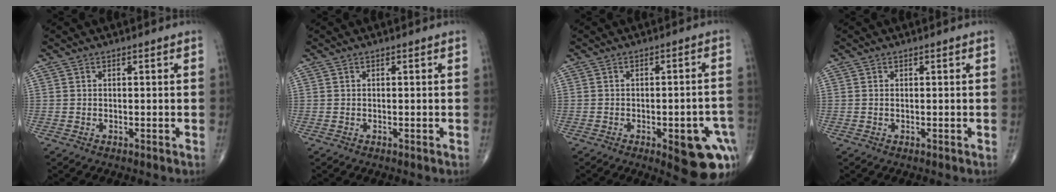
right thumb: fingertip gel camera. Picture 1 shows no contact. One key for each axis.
{"total": 0.0}
{"total": 13.6, "fx": -5.5, "fy": 4.9, "fz": 11.4, "tx": -0.088, "ty": 0.023, "tz": -0.052}
{"total": 0.0}